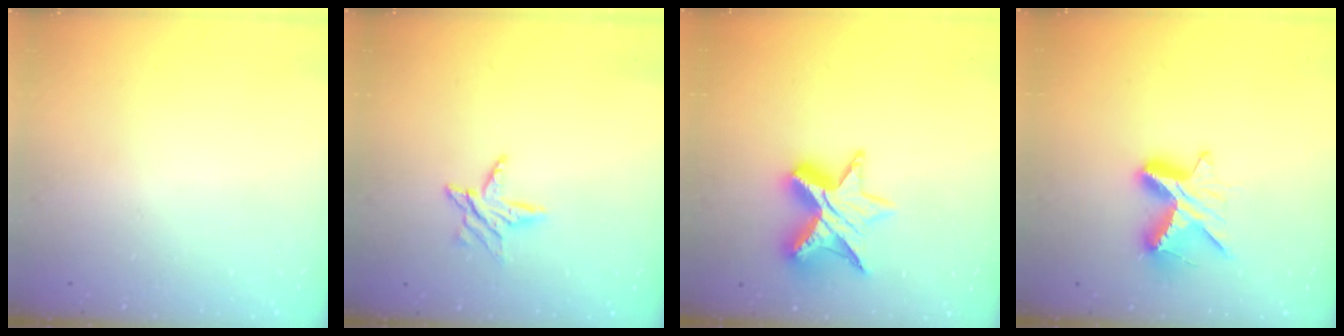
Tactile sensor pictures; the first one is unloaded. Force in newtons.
{"total": 6.8, "press": 6.8, "slide": 0.4}
{"total": 11.4, "press": 11.4, "slide": 0.7}
{"total": 9.3, "press": 9.3, "slide": 0.7}